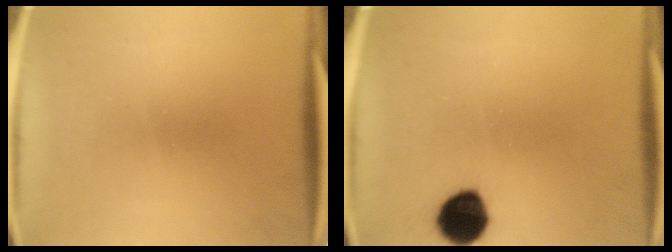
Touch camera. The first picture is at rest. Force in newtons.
{"total": 9.7}